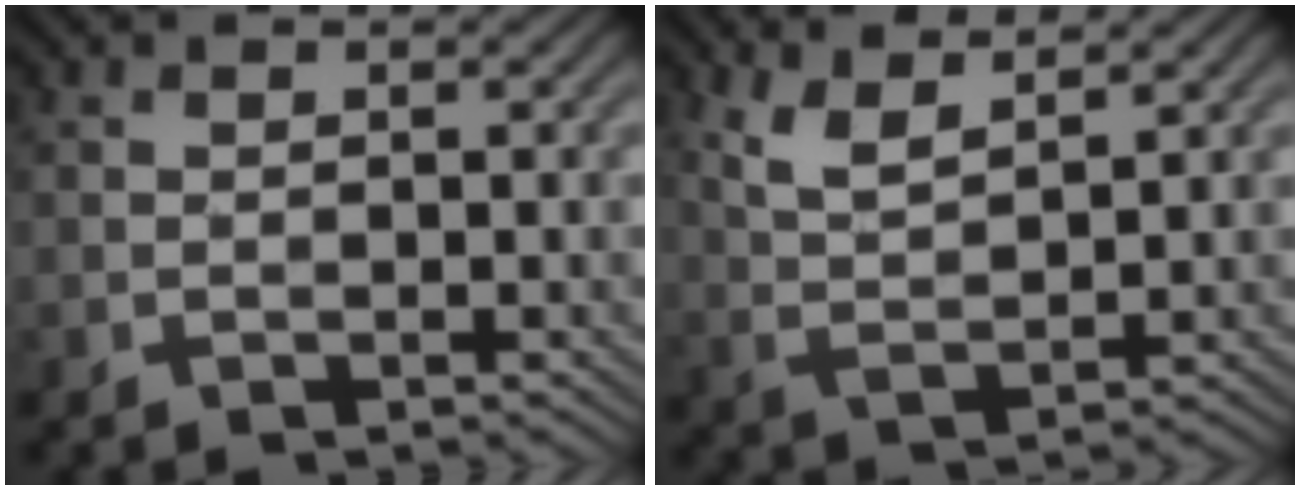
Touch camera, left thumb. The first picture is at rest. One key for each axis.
{"total": 5.0, "fx": 3.6, "fy": 1.1, "fz": 3.3, "tx": -0.087, "ty": 0.001, "tz": 0.080}